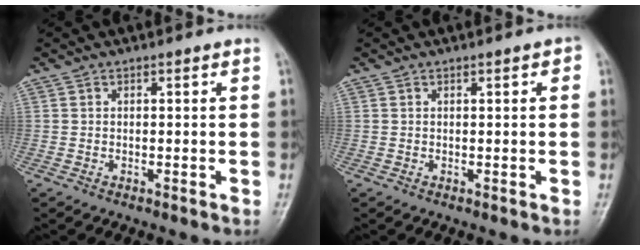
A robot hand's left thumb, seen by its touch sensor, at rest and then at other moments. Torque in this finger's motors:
{"motor_torque": [-0.45, 0.14, -0.22, 0.00, 0.00]}